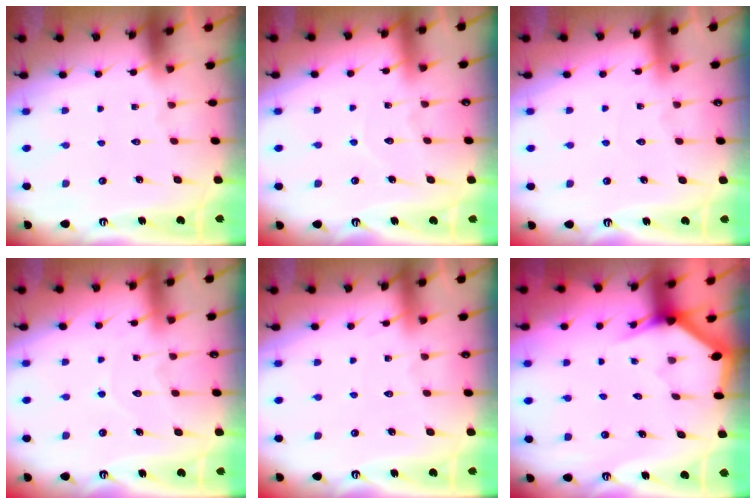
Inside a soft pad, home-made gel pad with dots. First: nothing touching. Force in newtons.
{"total": 5.5, "press": 5.4, "slide": 0.5}
{"total": 3.6, "press": 3.6, "slide": 0.4}
{"total": 5.9, "press": 5.8, "slide": 0.7}
{"total": 2.5, "press": 2.5, "slide": 0.3}
{"total": 3.1, "press": 3.1, "slide": 0.2}